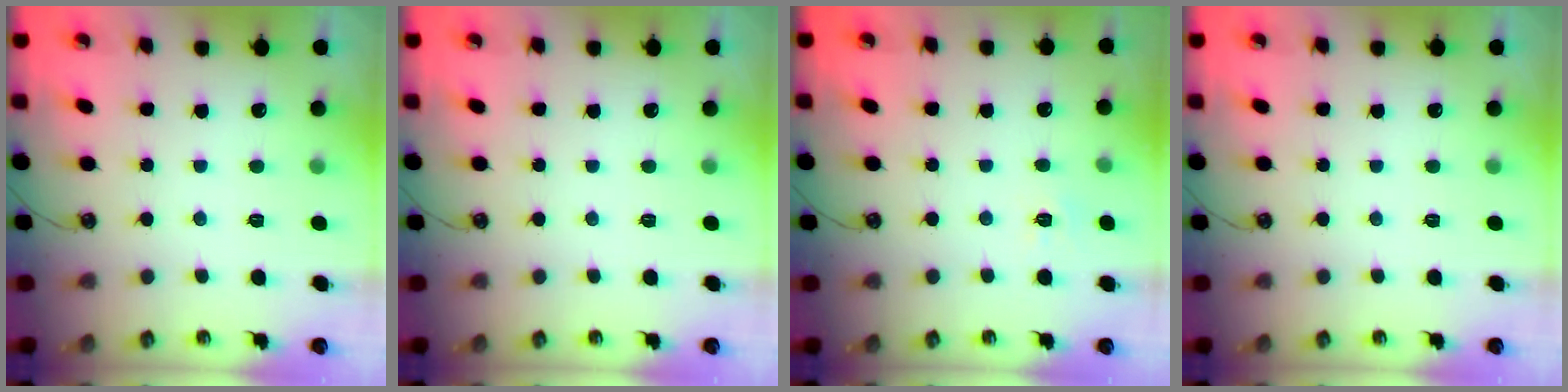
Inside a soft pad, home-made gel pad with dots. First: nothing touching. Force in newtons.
{"total": 0.0}
{"total": 5.0, "press": 5.0, "slide": 0.6}
{"total": 0.0}